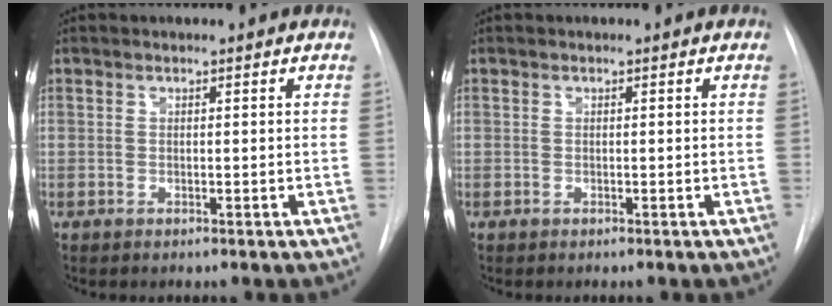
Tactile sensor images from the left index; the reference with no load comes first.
{"total": 0.0}